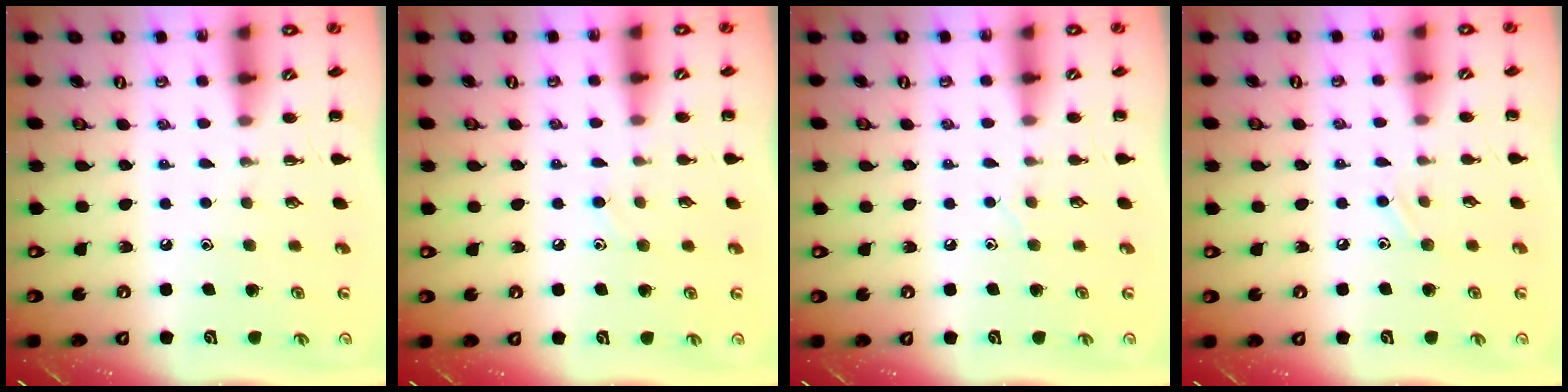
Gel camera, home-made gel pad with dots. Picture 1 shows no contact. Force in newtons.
{"total": 7.0, "press": 6.6, "slide": 2.3}
{"total": 3.6, "press": 3.4, "slide": 1.0}
{"total": 6.6, "press": 6.3, "slide": 1.8}